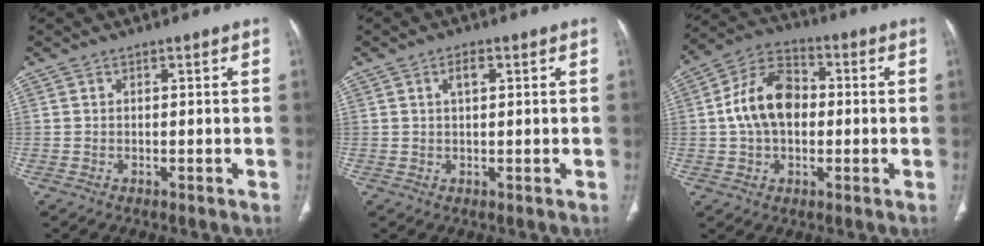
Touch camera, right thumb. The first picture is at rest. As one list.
[{"total": 2.6, "force": [1.0, 1.2, 2.2], "torque": [-0.039, 0.003, 0.019]}, {"total": 12.8, "force": [0.4, 8.7, 9.4], "torque": [-0.160, 0.026, -0.001]}]